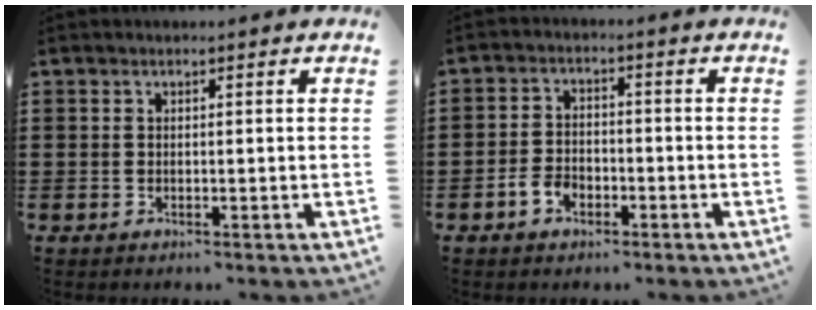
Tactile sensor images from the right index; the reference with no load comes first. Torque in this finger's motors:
{"motor_torque": [1.95, 0.19, 0.11, 0.03]}